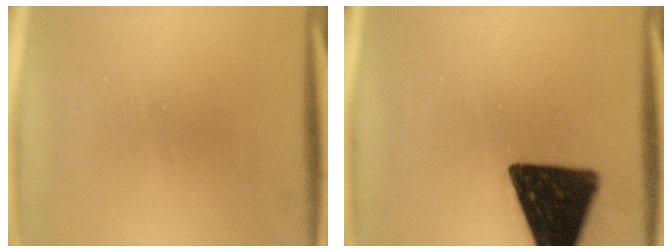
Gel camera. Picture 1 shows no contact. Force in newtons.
{"total": 17.1}